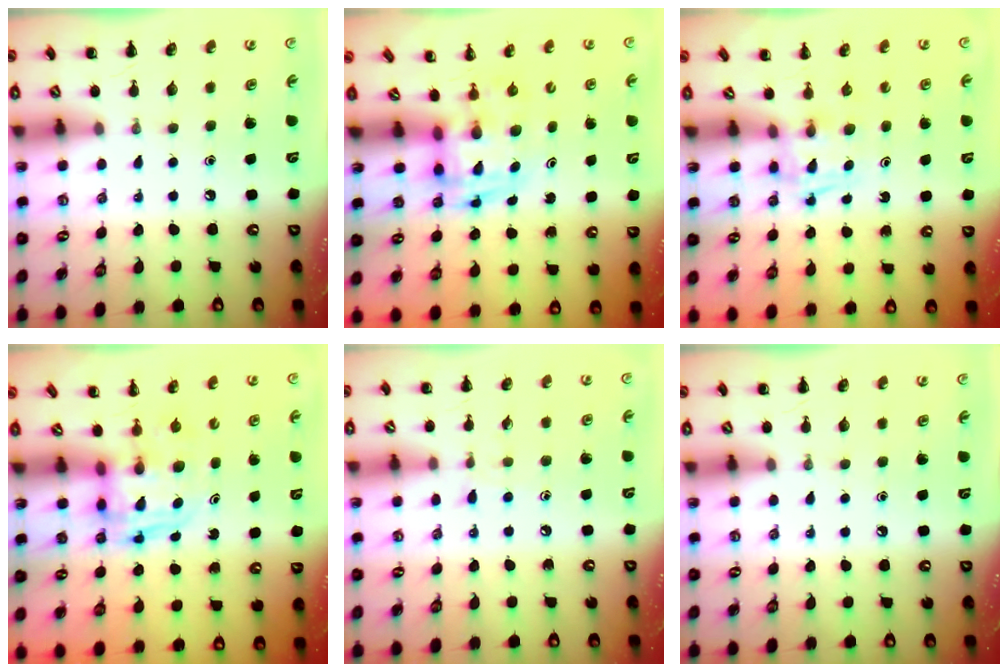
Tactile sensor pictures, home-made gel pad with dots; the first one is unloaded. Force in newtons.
{"total": 3.6, "press": 3.5, "slide": 0.6}
{"total": 2.5, "press": 2.3, "slide": 1.0}
{"total": 2.7, "press": 2.7, "slide": 0.2}
{"total": 4.8, "press": 4.4, "slide": 1.8}
{"total": 0.0}